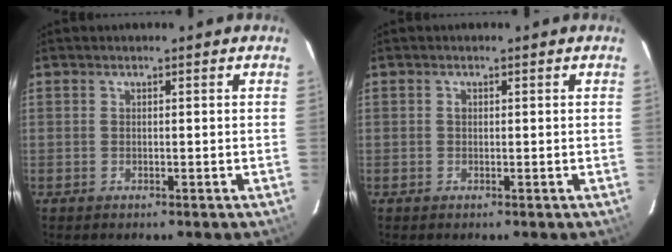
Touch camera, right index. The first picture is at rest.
{"total": 0.5, "force": [0.1, 0.5, 0.2], "torque": [-0.003, 0.003, 0.000]}